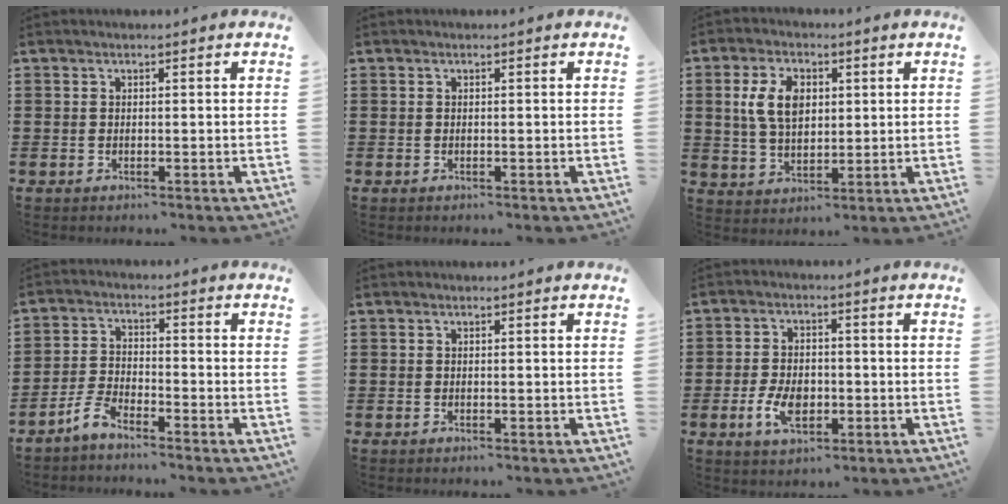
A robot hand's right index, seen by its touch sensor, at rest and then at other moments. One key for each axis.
{"total": 0.0}
{"total": 7.5, "fx": 1.7, "fy": 4.7, "fz": 5.5, "tx": -0.135, "ty": 0.012, "tz": 0.024}
{"total": 3.8, "fx": -3.5, "fy": 0.6, "fz": 1.4, "tx": -0.048, "ty": 0.003, "tz": -0.075}
{"total": 0.0}
{"total": 5.7, "fx": -1.6, "fy": 3.5, "fz": 4.2, "tx": -0.095, "ty": 0.003, "tz": -0.032}